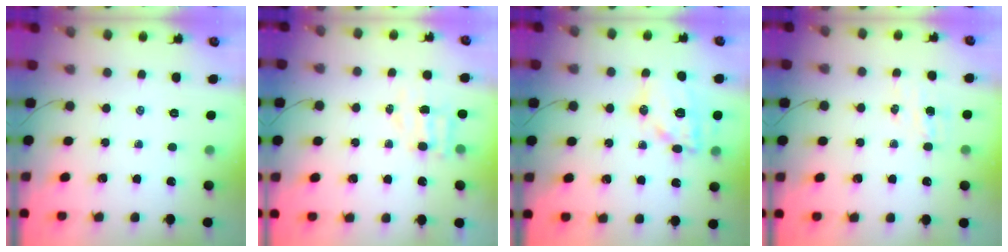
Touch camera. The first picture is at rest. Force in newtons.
{"total": 4.0, "press": 4.0, "slide": 0.6}
{"total": 14.7, "press": 14.6, "slide": 1.8}
{"total": 4.6, "press": 4.4, "slide": 1.2}